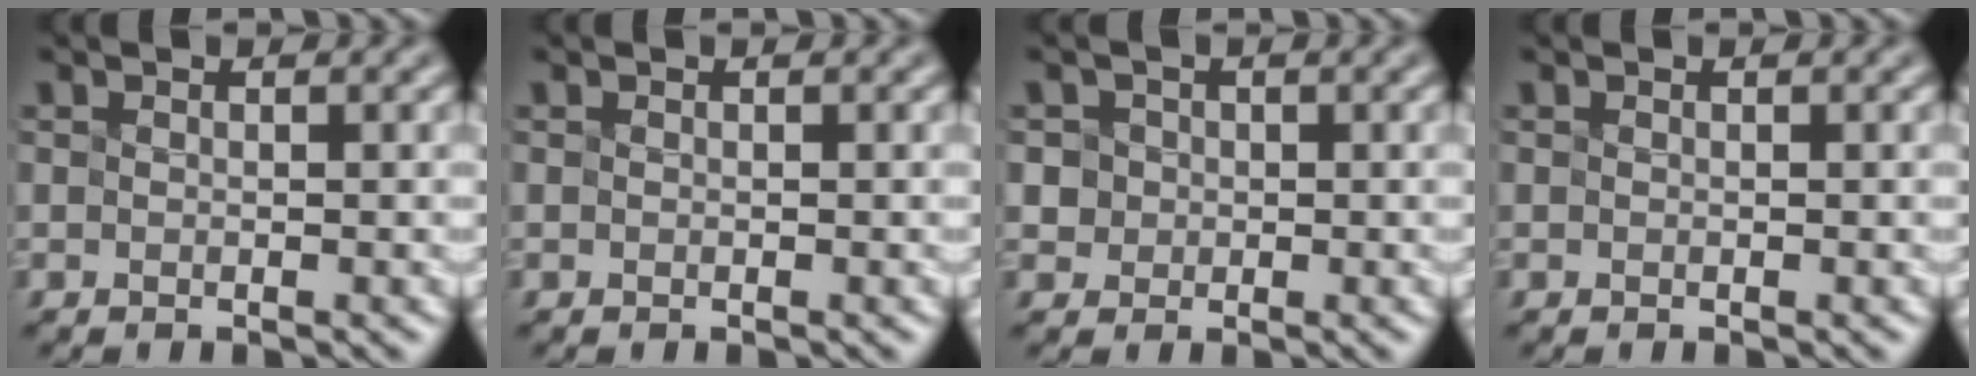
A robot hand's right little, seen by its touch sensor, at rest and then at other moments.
{"total": 0.0}
{"total": 2.6, "force": [0.7, 2.3, 0.8], "torque": [-0.002, 0.012, 0.009]}
{"total": 0.0}